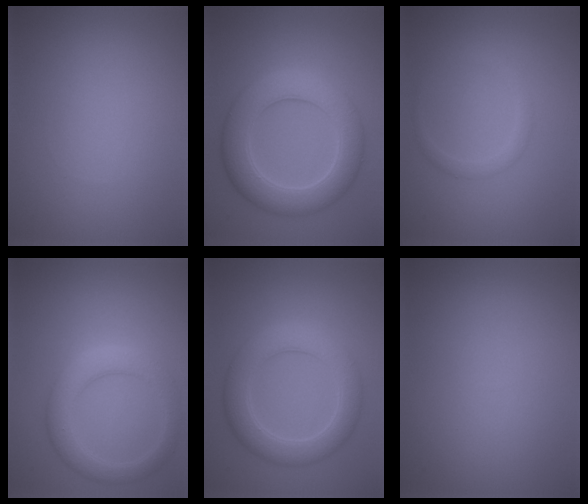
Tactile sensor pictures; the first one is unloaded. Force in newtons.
{"total": 7.1, "press": 7.1, "slide": 0.3}
{"total": 1.2, "press": 1.2, "slide": 0.1}
{"total": 3.9, "press": 3.8, "slide": 0.5}
{"total": 5.3, "press": 5.3, "slide": 0.1}
{"total": 0.0}